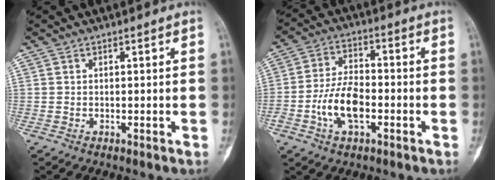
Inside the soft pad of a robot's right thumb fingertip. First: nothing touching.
{"total": 9.8, "force": [-3.0, 5.3, 7.7], "torque": [-0.142, 0.023, -0.059]}